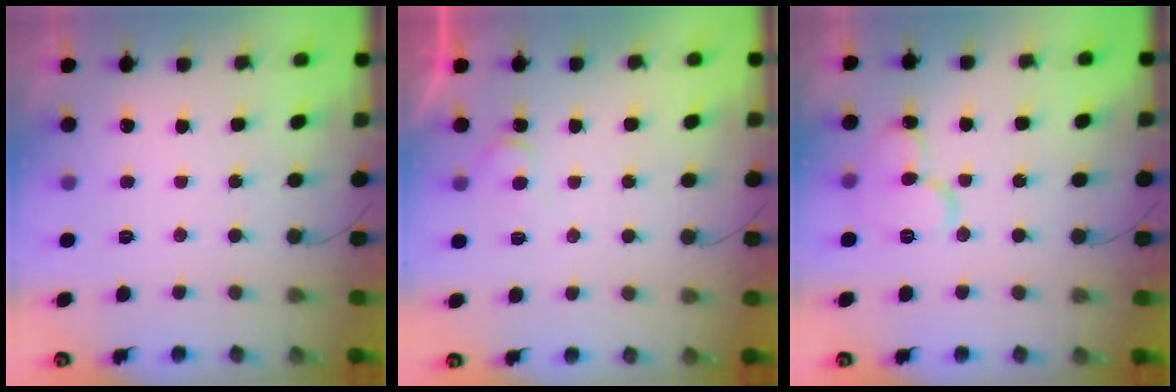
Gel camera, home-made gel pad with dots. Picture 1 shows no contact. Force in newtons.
{"total": 4.4, "press": 4.3, "slide": 0.3}
{"total": 9.8, "press": 9.7, "slide": 1.1}